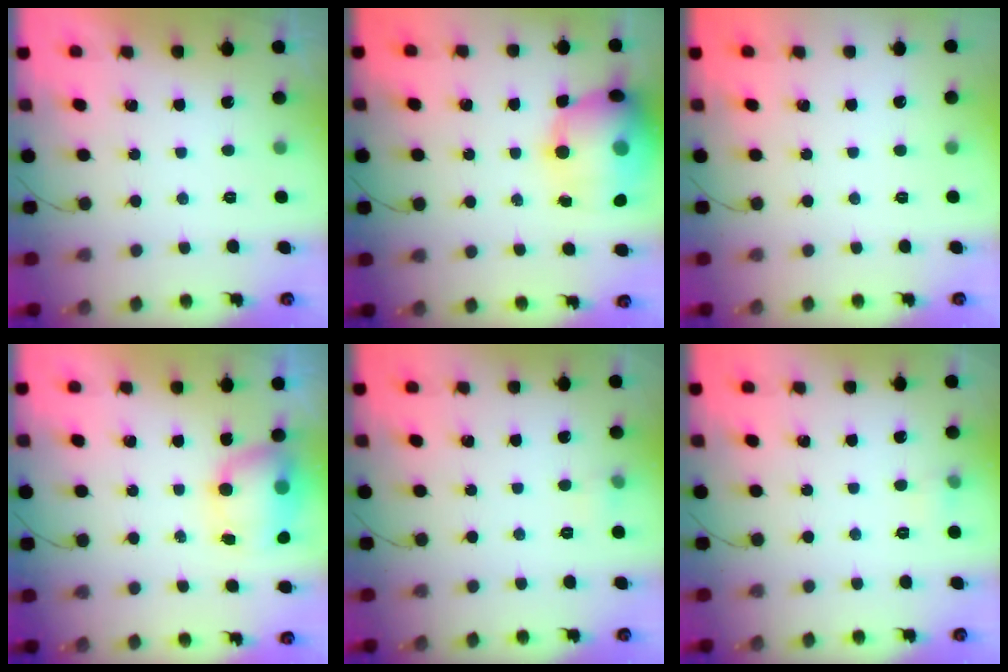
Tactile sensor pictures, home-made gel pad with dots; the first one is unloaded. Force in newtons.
{"total": 20.2, "press": 18.3, "slide": 8.7}
{"total": 0.0}
{"total": 7.5, "press": 7.3, "slide": 1.7}
{"total": 3.5, "press": 3.2, "slide": 1.4}
{"total": 3.5, "press": 3.2, "slide": 1.4}